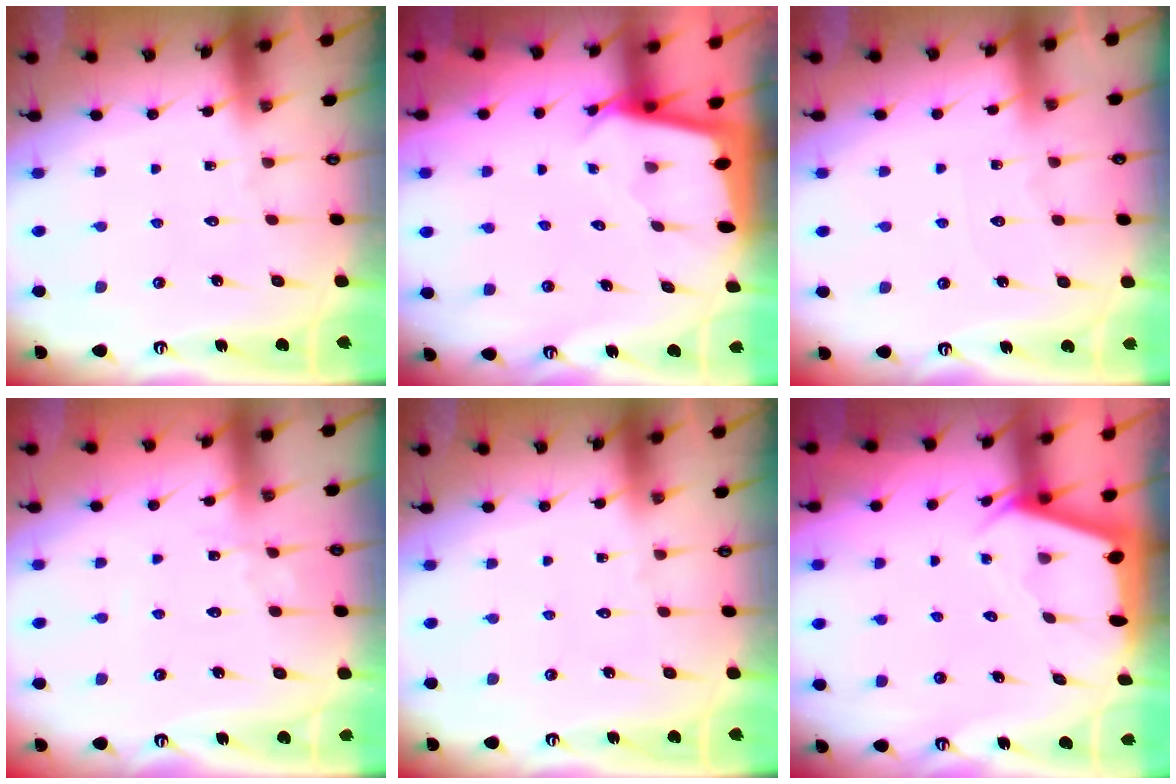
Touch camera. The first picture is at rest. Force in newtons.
{"total": 2.4, "press": 2.4, "slide": 0.1}
{"total": 2.9, "press": 2.8, "slide": 0.4}
{"total": 2.7, "press": 2.7, "slide": 0.3}
{"total": 0.0}
{"total": 2.4, "press": 2.3, "slide": 0.3}